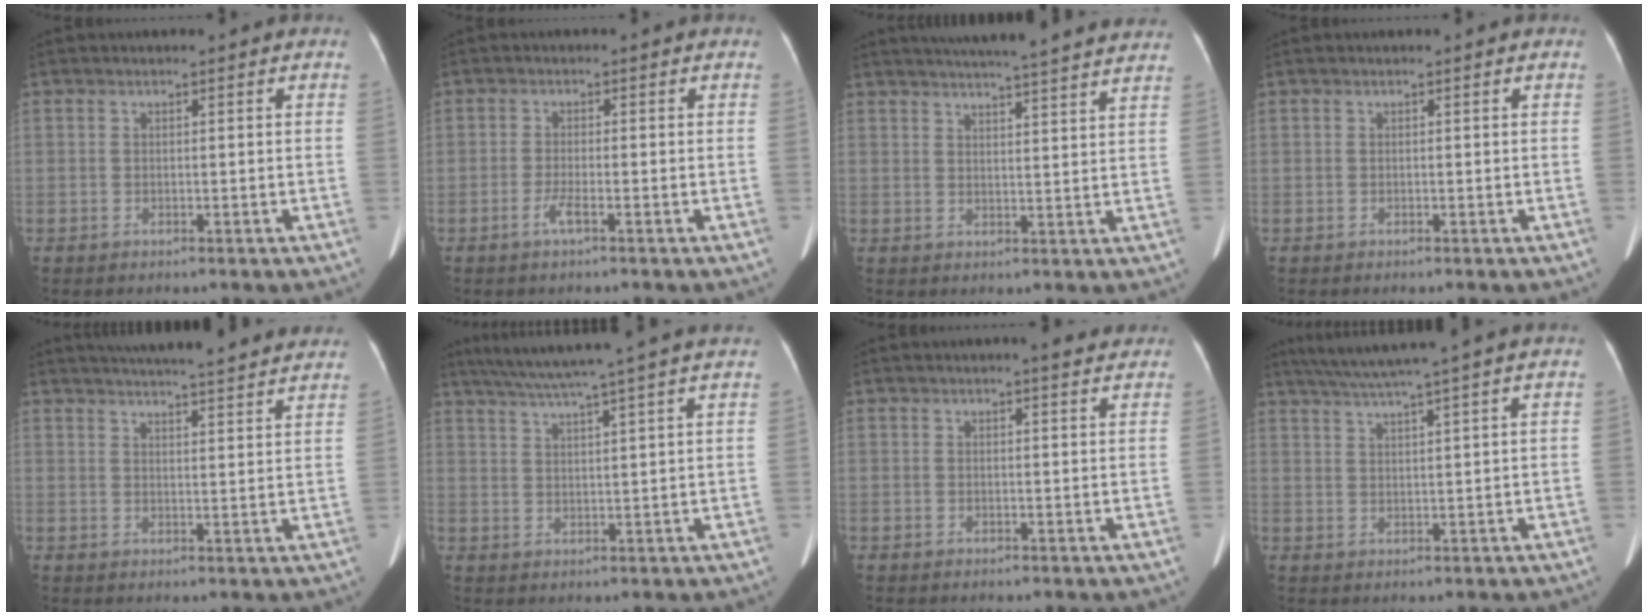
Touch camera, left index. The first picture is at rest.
{"total": 2.0, "force": [-1.1, 0.0, 1.7], "torque": [-0.040, -0.004, -0.024]}
{"total": 20.0, "force": [18.1, 0.5, 8.3], "torque": [-0.125, 0.005, 0.224]}
{"total": 0.0}
{"total": 20.6, "force": [18.9, 1.5, 8.1], "torque": [-0.120, 0.010, 0.237]}
{"total": 14.8, "force": [12.4, -1.8, 7.8], "torque": [-0.136, 0.012, 0.168]}
{"total": 3.5, "force": [3.2, 0.4, 1.4], "torque": [-0.020, 0.002, 0.030]}
{"total": 10.4, "force": [8.7, -2.0, 5.3], "torque": [-0.091, 0.017, 0.126]}